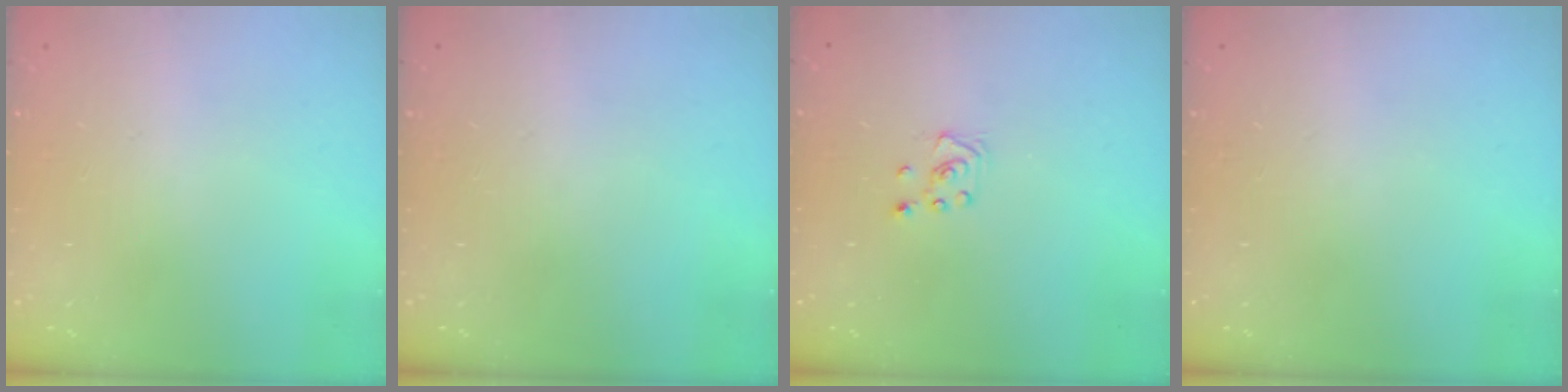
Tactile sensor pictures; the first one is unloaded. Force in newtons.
{"total": 0.0}
{"total": 3.0, "press": 2.9, "slide": 0.3}
{"total": 0.0}